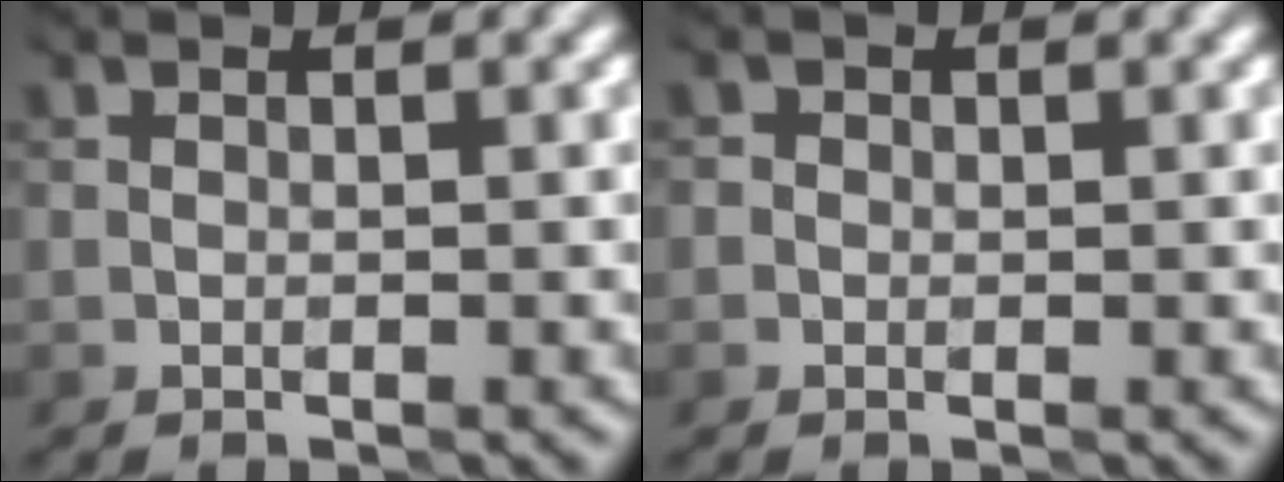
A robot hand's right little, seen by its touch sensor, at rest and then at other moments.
{"total": 0.5, "force": [-0.1, 0.4, -0.3], "torque": [0.014, -0.004, -0.006]}